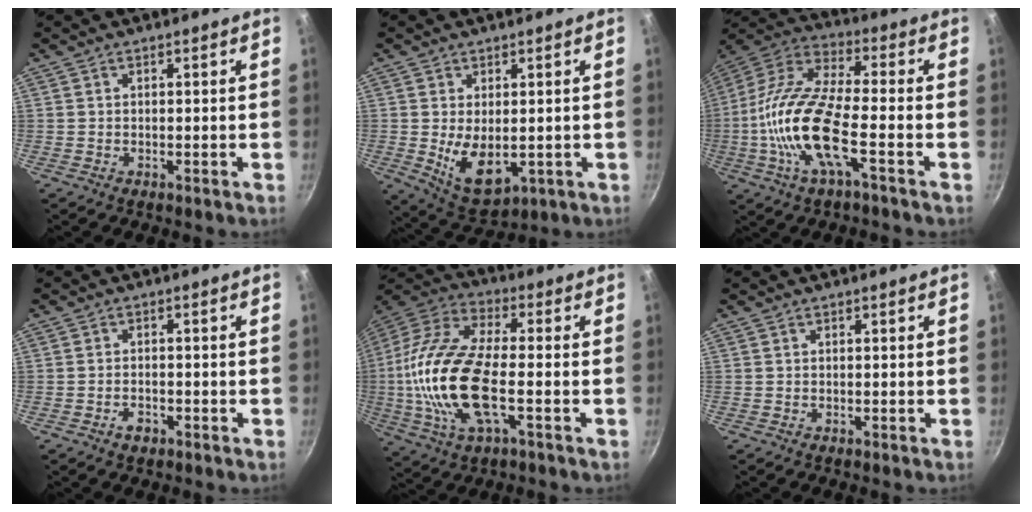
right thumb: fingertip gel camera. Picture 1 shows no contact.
{"total": 8.7, "force": [-0.3, 5.0, 7.1], "torque": [-0.106, -0.019, 0.017]}
{"total": 17.6, "force": [-4.3, 5.7, 16.0], "torque": [-0.317, 0.036, -0.101]}
{"total": 2.4, "force": [-1.4, 1.4, 1.3], "torque": [-0.019, 0.014, -0.023]}
{"total": 20.4, "force": [-2.6, 8.3, 18.4], "torque": [-0.375, 0.021, -0.065]}
{"total": 0.0}